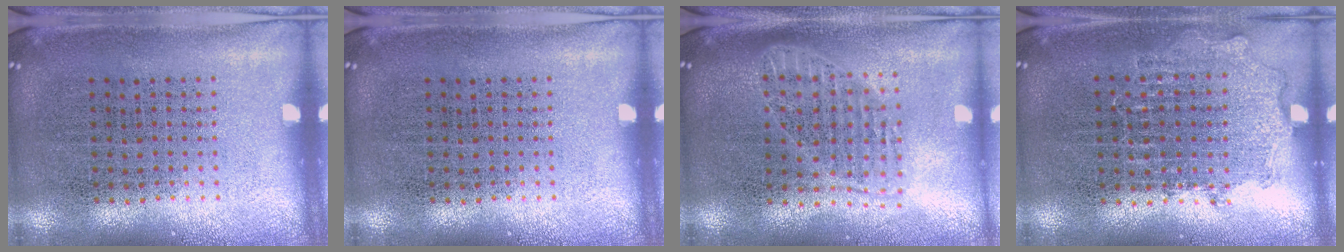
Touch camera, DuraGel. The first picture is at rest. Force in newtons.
{"total": 0.0}
{"total": 1.7, "press": 1.5, "slide": 0.9}
{"total": 0.8, "press": 0.7, "slide": 0.2}